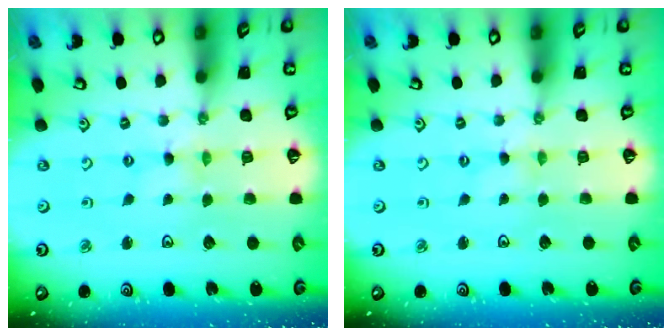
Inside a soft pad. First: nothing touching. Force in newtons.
{"total": 0.0}